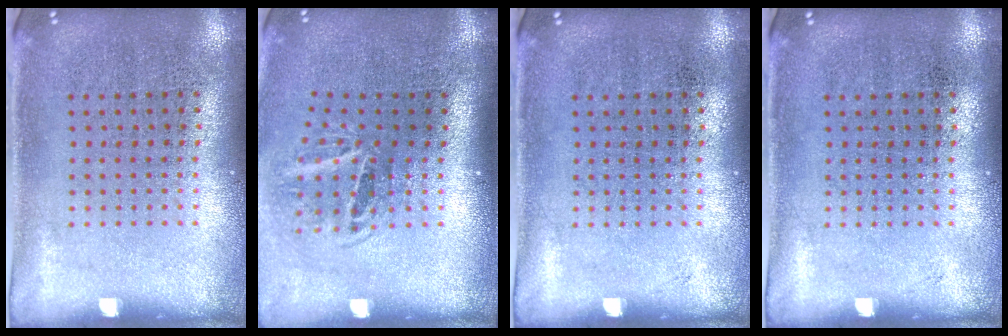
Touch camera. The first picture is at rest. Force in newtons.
{"total": 1.9, "press": 1.3, "slide": 1.4}
{"total": 0.0}
{"total": 0.0}